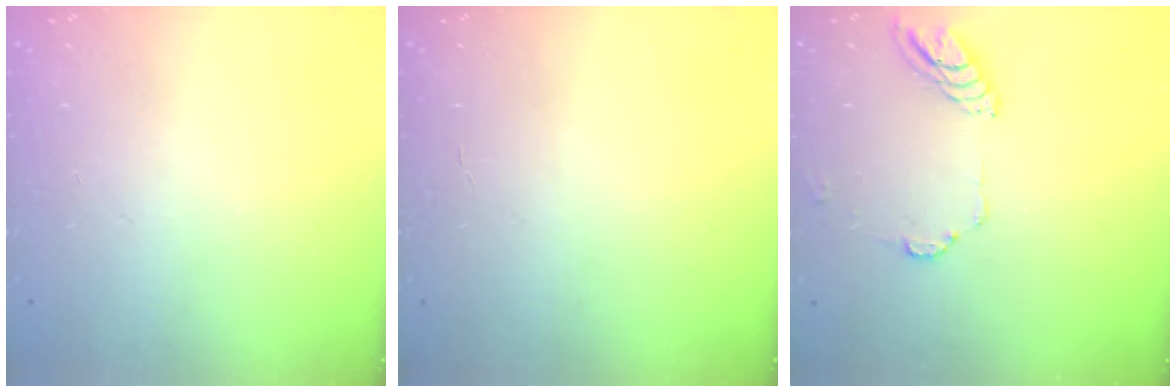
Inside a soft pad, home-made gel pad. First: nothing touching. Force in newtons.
{"total": 0.9, "press": 0.9, "slide": 0.1}
{"total": 6.5, "press": 6.4, "slide": 0.4}